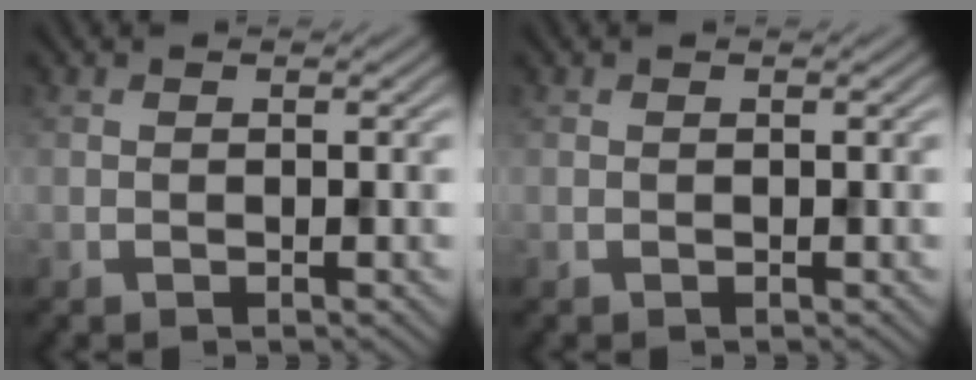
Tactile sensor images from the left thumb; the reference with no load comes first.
{"total": 0.0}